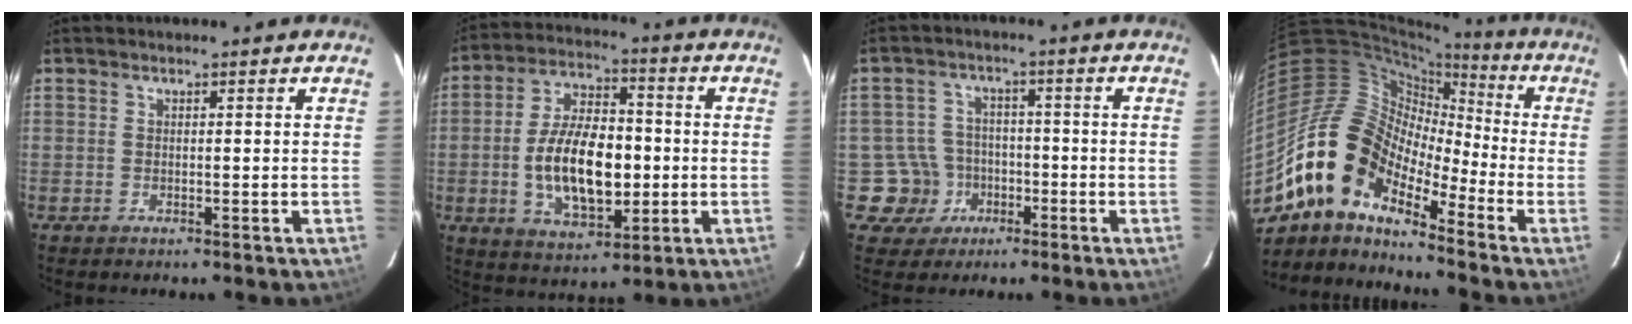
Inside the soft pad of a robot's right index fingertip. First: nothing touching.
{"total": 15.6, "force": [-2.0, 7.8, 13.4], "torque": [-0.256, 0.008, -0.025]}
{"total": 7.0, "force": [-2.8, 6.4, 0.1], "torque": [-0.020, 0.028, -0.041]}
{"total": 15.0, "force": [-10.4, 7.2, 8.1], "torque": [-0.138, 0.008, -0.218]}